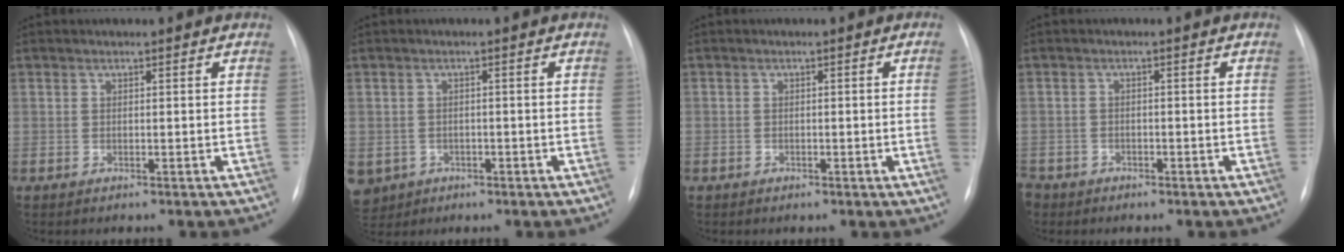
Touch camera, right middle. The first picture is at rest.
{"total": 7.7, "force": [-3.1, 6.7, 2.2], "torque": [-0.073, 0.005, -0.037]}
{"total": 1.9, "force": [-0.4, -0.2, 1.8], "torque": [-0.034, 0.002, -0.006]}
{"total": 4.7, "force": [-3.2, 3.3, 0.8], "torque": [-0.027, 0.000, -0.056]}